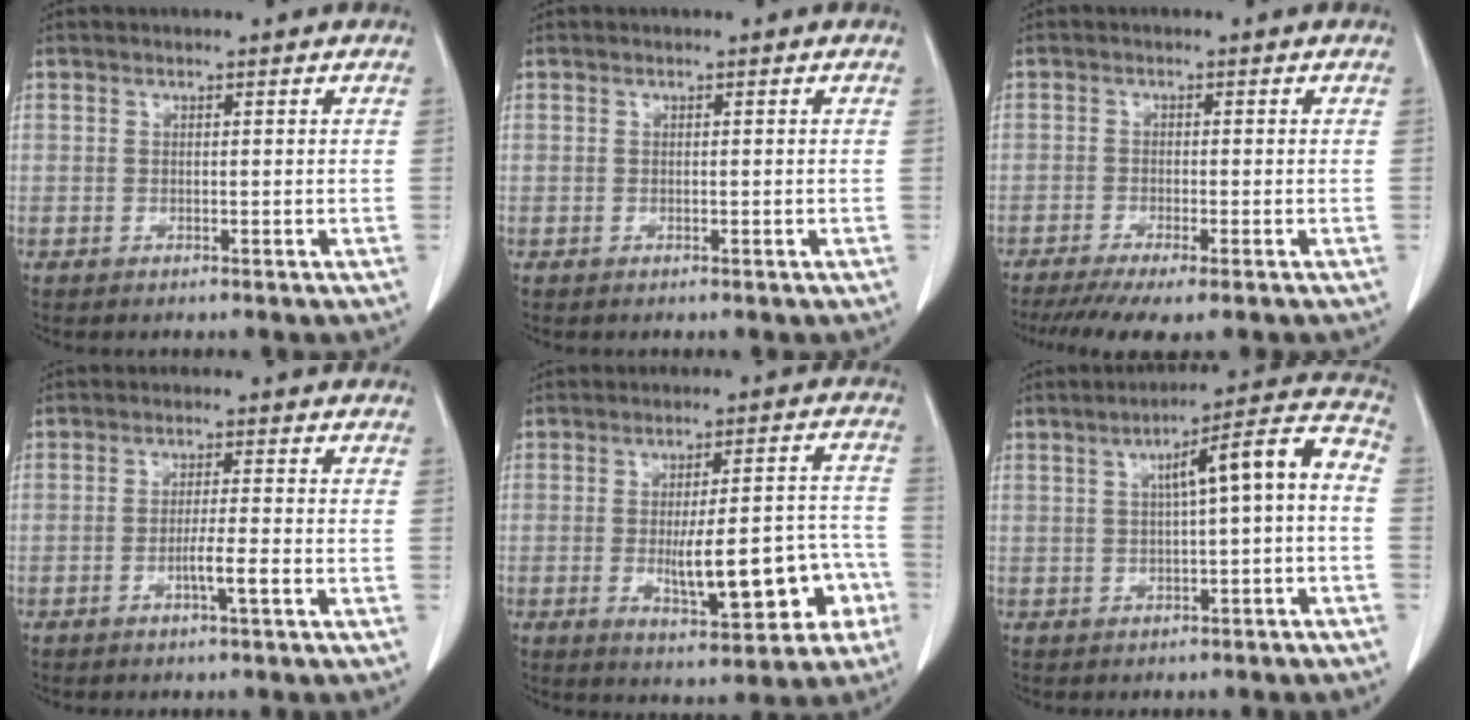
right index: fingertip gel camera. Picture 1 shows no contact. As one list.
[{"total": 0.0}, {"total": 7.7, "force": [-5.8, 0.8, 5.0], "torque": [-0.075, -0.016, -0.092]}, {"total": 3.4, "force": [-1.4, -0.4, 3.1], "torque": [-0.054, -0.003, -0.027]}, {"total": 13.4, "force": [-3.9, 3.7, 12.3], "torque": [-0.167, 0.025, -0.042]}, {"total": 9.3, "force": [0.2, 0.9, 9.2], "torque": [-0.128, 0.034, 0.000]}]